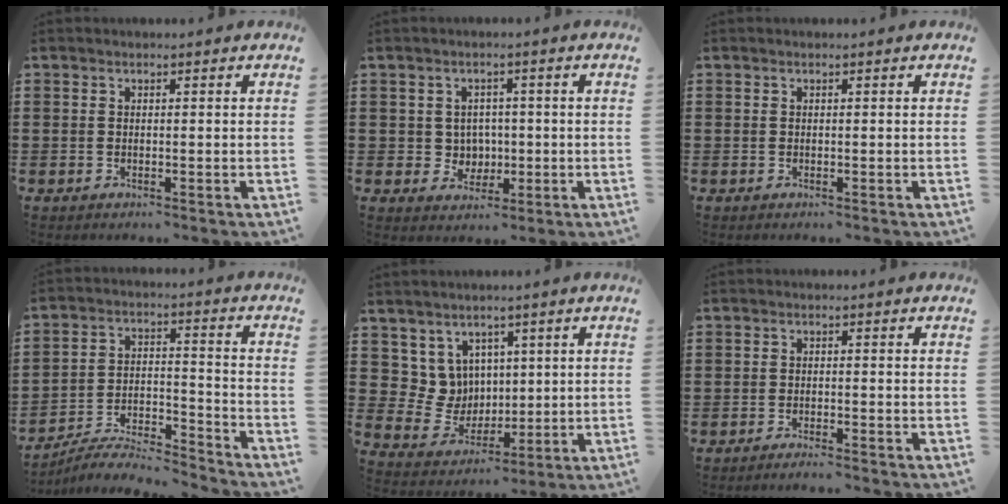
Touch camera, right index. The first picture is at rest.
{"total": 3.5, "force": [0.3, 3.5, 0.7], "torque": [-0.022, 0.007, 0.001]}
{"total": 0.0}
{"total": 6.6, "force": [-6.2, 0.9, 2.1], "torque": [-0.041, -0.002, -0.123]}
{"total": 6.7, "force": [2.9, 6.0, 1.2], "torque": [-0.063, -0.004, 0.058]}
{"total": 1.6, "force": [-1.5, -0.4, 0.2], "torque": [-0.004, -0.001, -0.029]}